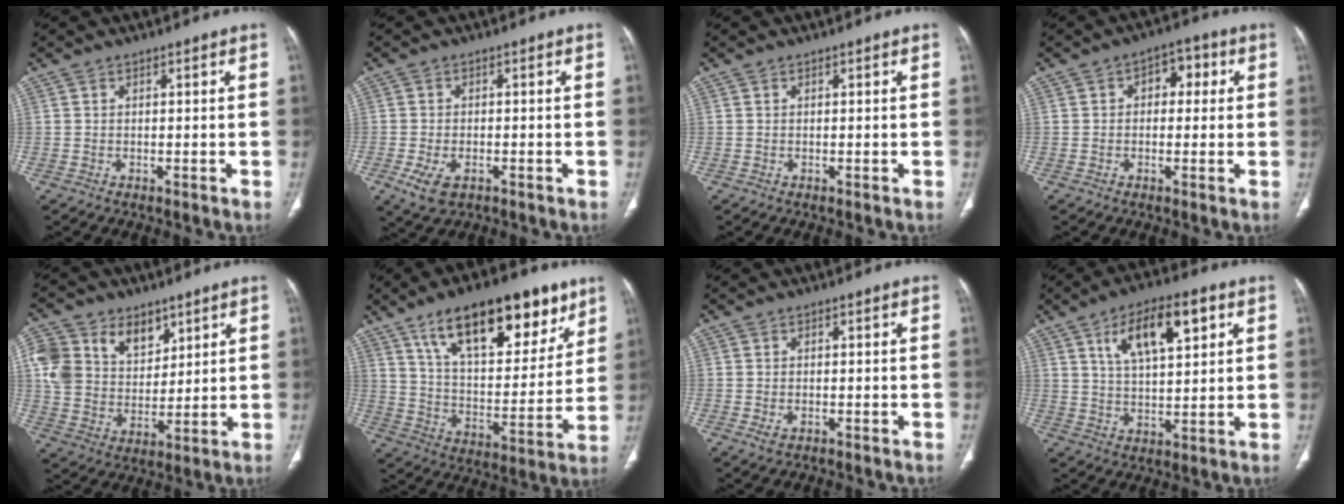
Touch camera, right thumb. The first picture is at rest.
{"total": 5.1, "force": [-2.1, 2.8, 3.7], "torque": [-0.077, 0.001, -0.030]}
{"total": 0.0}
{"total": 5.6, "force": [1.2, 3.7, 4.0], "torque": [-0.023, 0.013, 0.009]}
{"total": 15.7, "force": [6.8, 11.7, 7.9], "torque": [-0.131, -0.014, 0.134]}
{"total": 25.5, "force": [14.9, 10.9, 17.6], "torque": [-0.225, -0.040, 0.246]}
{"total": 1.8, "force": [-0.7, 1.0, 1.3], "torque": [-0.028, 0.004, -0.009]}
{"total": 12.8, "force": [5.5, 5.1, 10.4], "torque": [-0.158, -0.008, 0.094]}